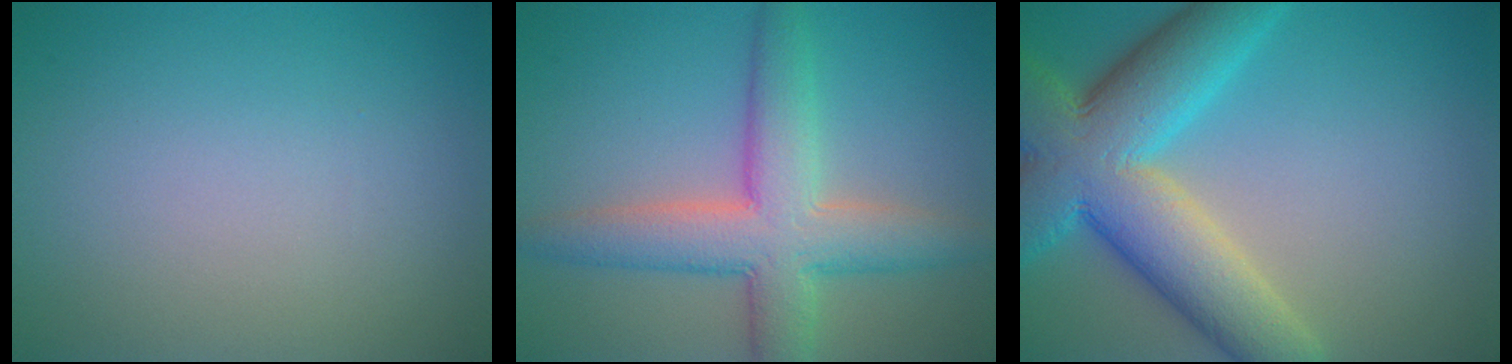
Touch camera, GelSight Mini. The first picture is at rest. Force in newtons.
{"total": 7.1, "press": 7.1, "slide": 0.2}
{"total": 11.3, "press": 11.3, "slide": 0.5}